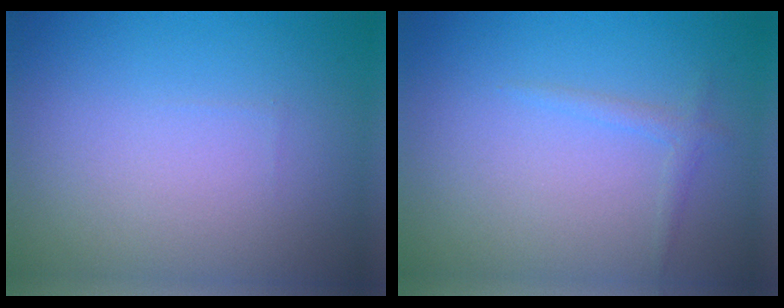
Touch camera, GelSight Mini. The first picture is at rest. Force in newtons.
{"total": 1.1, "press": 1.1, "slide": 0.1}